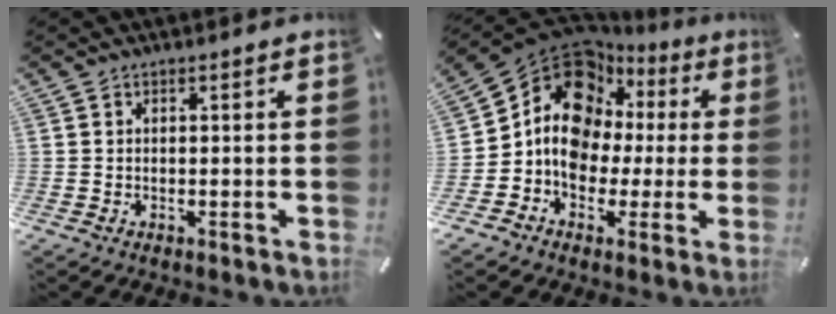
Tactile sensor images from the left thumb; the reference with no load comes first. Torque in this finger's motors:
{"motor_torque": [2.18, 2.83, 1.16, 0.69, 0.13]}